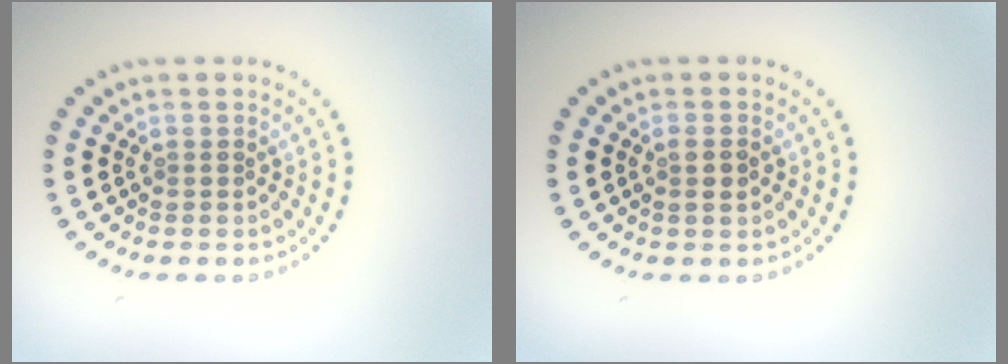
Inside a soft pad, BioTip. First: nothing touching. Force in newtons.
{"total": 1.2, "press": 1.1, "slide": 0.5}